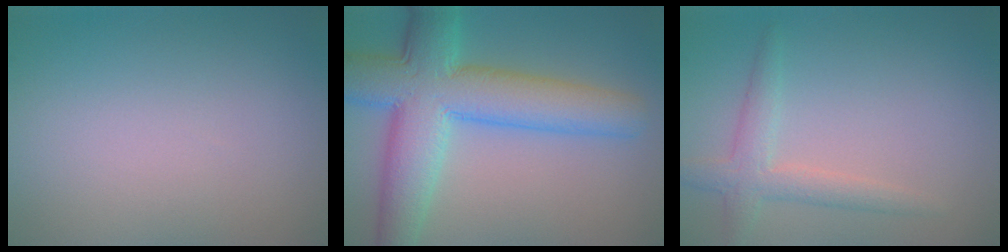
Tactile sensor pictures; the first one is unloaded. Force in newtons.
{"total": 9.9, "press": 9.9, "slide": 0.3}
{"total": 2.7, "press": 2.7, "slide": 0.1}